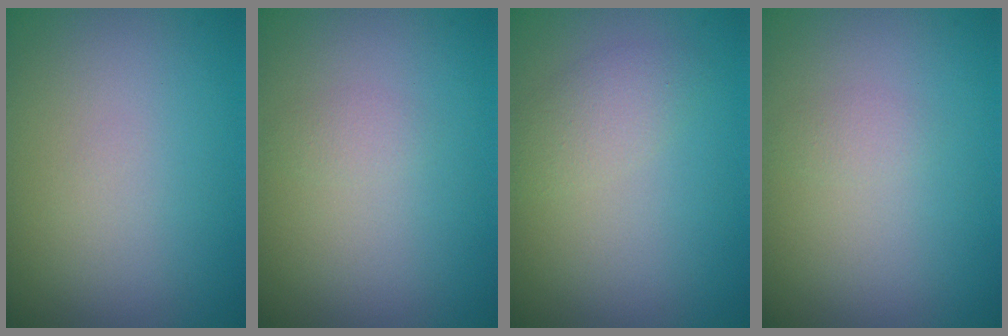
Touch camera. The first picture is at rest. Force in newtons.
{"total": 0.8, "press": 0.8, "slide": 0.0}
{"total": 2.2, "press": 2.2, "slide": 0.1}
{"total": 0.8, "press": 0.8, "slide": 0.0}